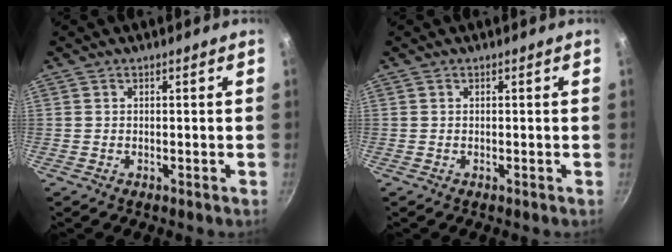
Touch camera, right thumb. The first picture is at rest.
{"total": 0.0}